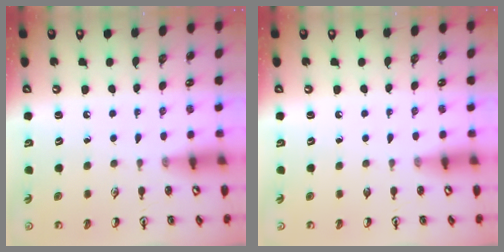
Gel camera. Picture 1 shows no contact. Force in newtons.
{"total": 0.0}